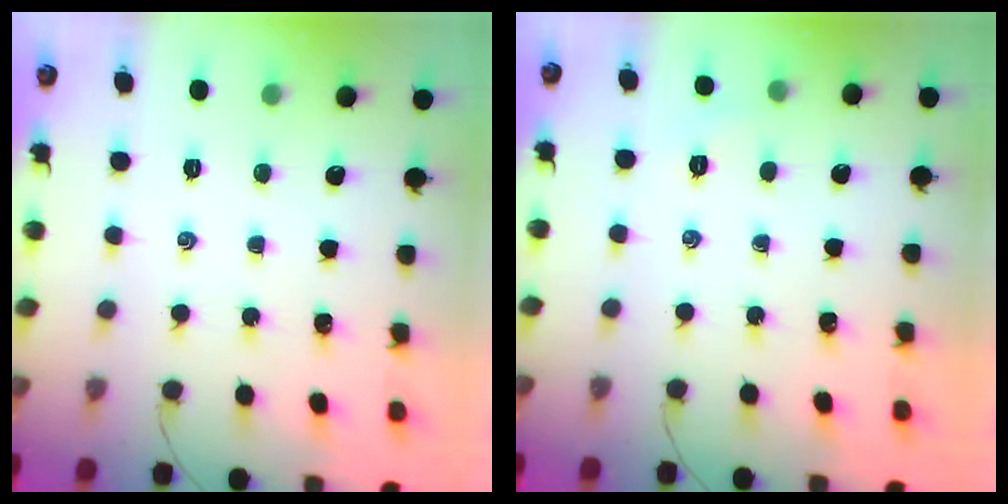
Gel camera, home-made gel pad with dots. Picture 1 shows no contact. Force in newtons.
{"total": 3.5, "press": 3.4, "slide": 0.9}